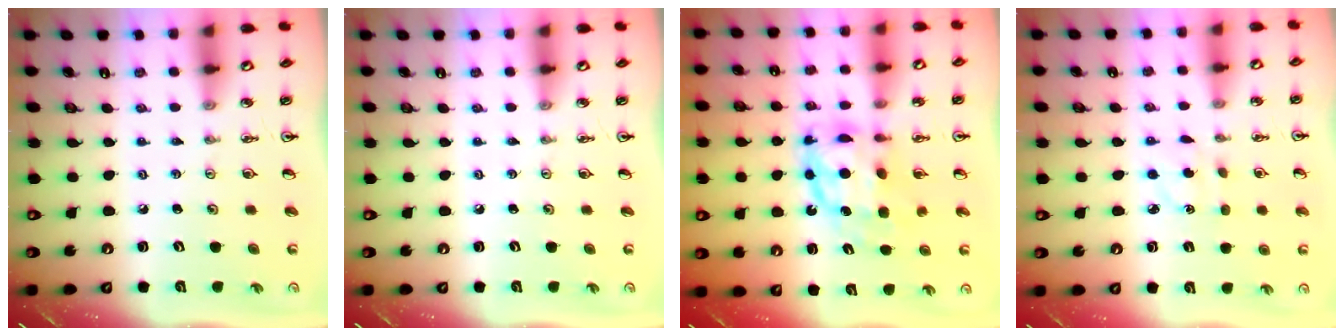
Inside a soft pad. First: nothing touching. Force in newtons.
{"total": 0.0}
{"total": 10.7, "press": 10.6, "slide": 0.9}
{"total": 3.1, "press": 3.0, "slide": 0.7}